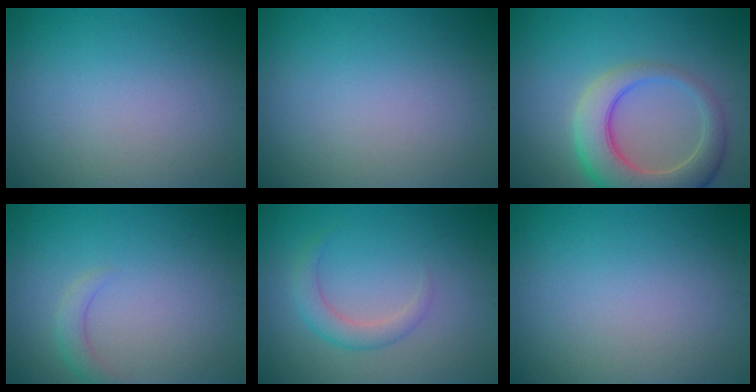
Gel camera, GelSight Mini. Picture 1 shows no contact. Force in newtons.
{"total": 0.0}
{"total": 7.1, "press": 7.1, "slide": 0.6}
{"total": 1.5, "press": 1.5, "slide": 0.2}
{"total": 2.2, "press": 2.2, "slide": 0.2}
{"total": 0.0}